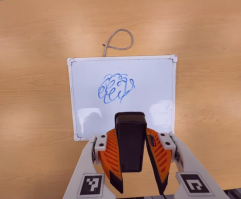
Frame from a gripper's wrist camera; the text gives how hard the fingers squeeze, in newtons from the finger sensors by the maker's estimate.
{"total": 7.8, "left": 6.5, "right": 9.2}